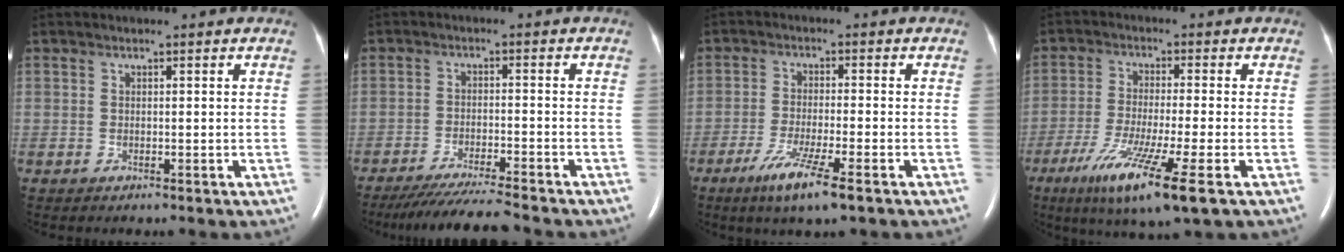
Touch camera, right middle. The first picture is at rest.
{"total": 9.5, "force": [-8.7, -0.8, 3.8], "torque": [-0.060, -0.027, -0.144]}
{"total": 7.3, "force": [-4.2, 0.1, 6.0], "torque": [-0.119, -0.019, -0.074]}
{"total": 11.8, "force": [-5.8, 0.0, 10.3], "torque": [-0.199, -0.040, -0.099]}